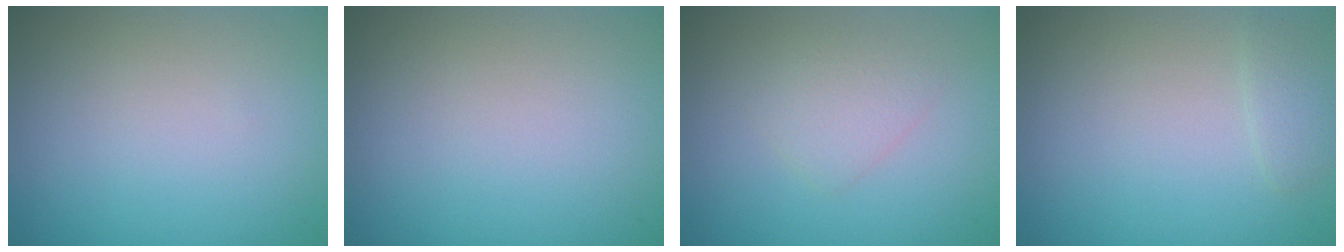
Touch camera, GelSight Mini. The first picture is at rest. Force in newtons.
{"total": 0.0}
{"total": 1.8, "press": 1.8, "slide": 0.0}
{"total": 1.0, "press": 1.0, "slide": 0.2}